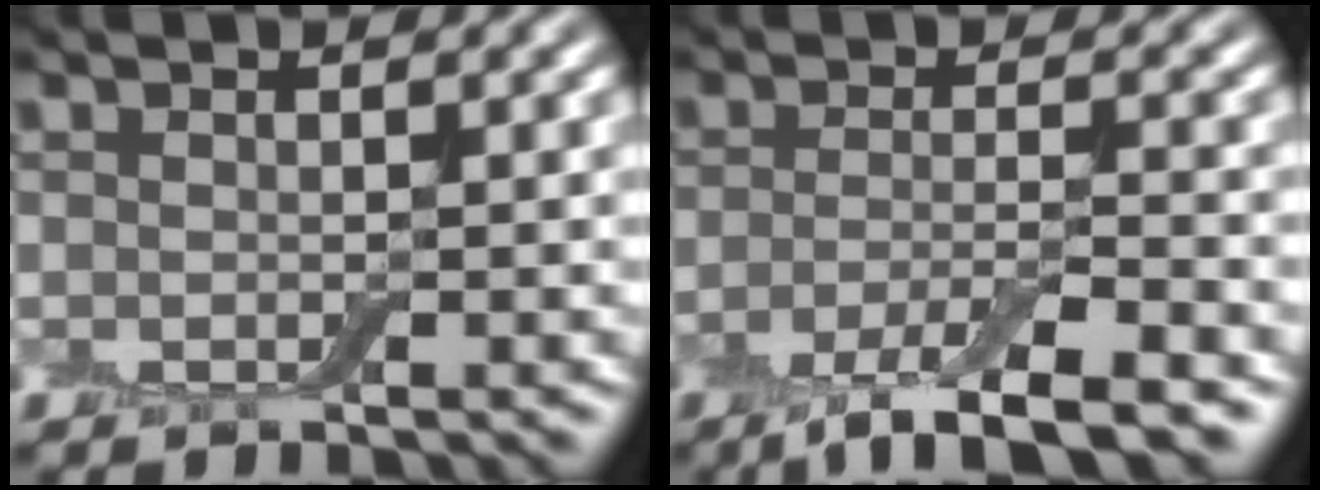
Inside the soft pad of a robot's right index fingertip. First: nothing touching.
{"total": 5.6, "force": [-3.4, 1.1, 4.3], "torque": [-0.070, -0.004, -0.065]}